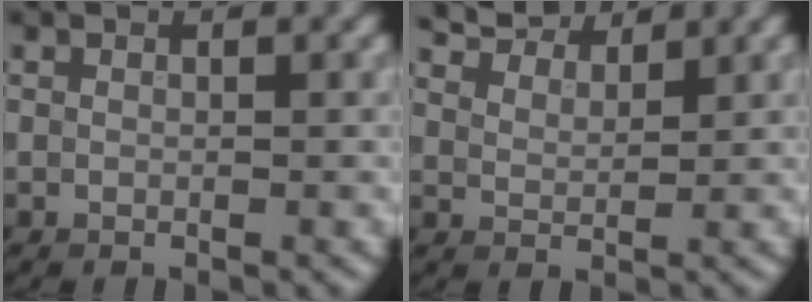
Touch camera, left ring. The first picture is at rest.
{"total": 6.0, "force": [5.4, 1.8, 2.0], "torque": [-0.052, 0.009, 0.092]}